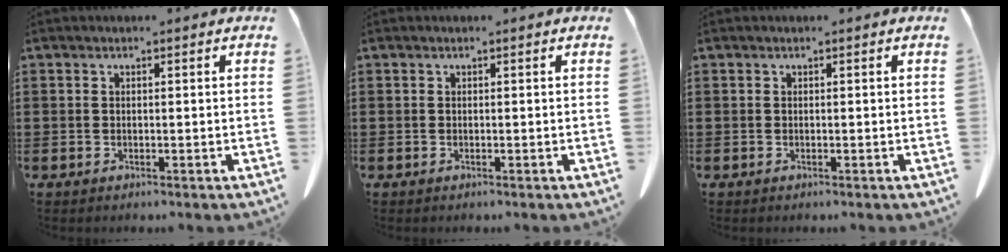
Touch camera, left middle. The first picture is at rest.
{"total": 0.0}
{"total": 0.0}